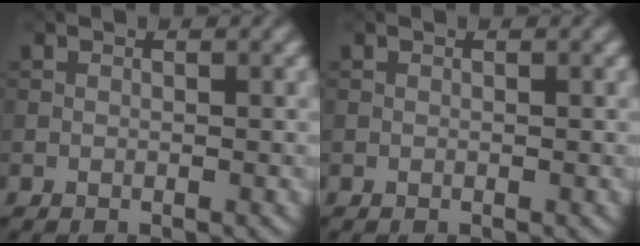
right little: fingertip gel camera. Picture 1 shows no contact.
{"total": 0.0}